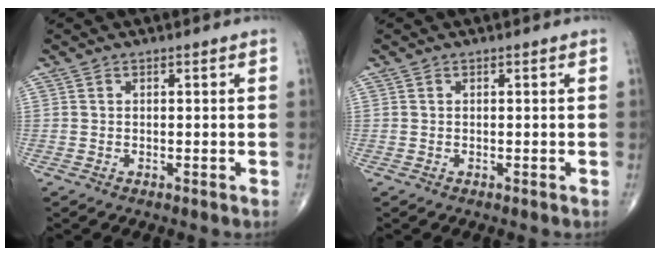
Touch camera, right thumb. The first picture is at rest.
{"total": 0.0}